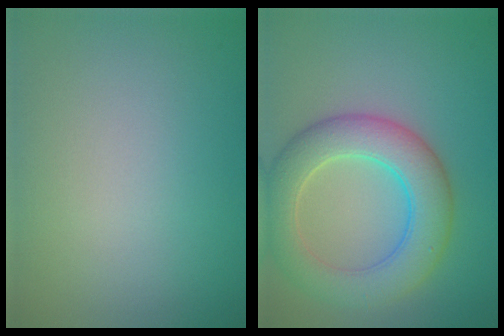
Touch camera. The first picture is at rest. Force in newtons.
{"total": 6.1, "press": 6.1, "slide": 0.5}